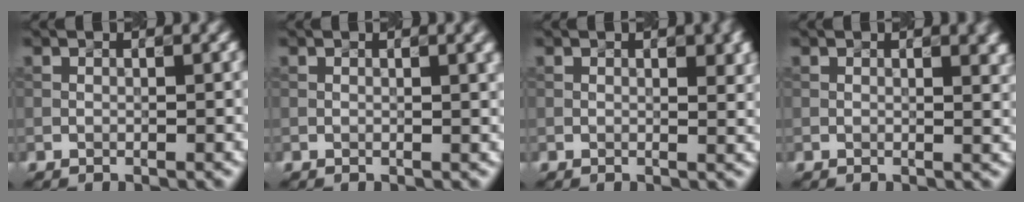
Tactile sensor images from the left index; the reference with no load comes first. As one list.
[{"total": 2.3, "force": [0.8, 0.8, 2.0], "torque": [-0.016, 0.004, 0.008]}, {"total": 3.2, "force": [1.1, 1.2, 2.7], "torque": [-0.024, 0.006, 0.021]}, {"total": 4.0, "force": [1.6, 1.9, 3.1], "torque": [-0.016, 0.013, 0.017]}]